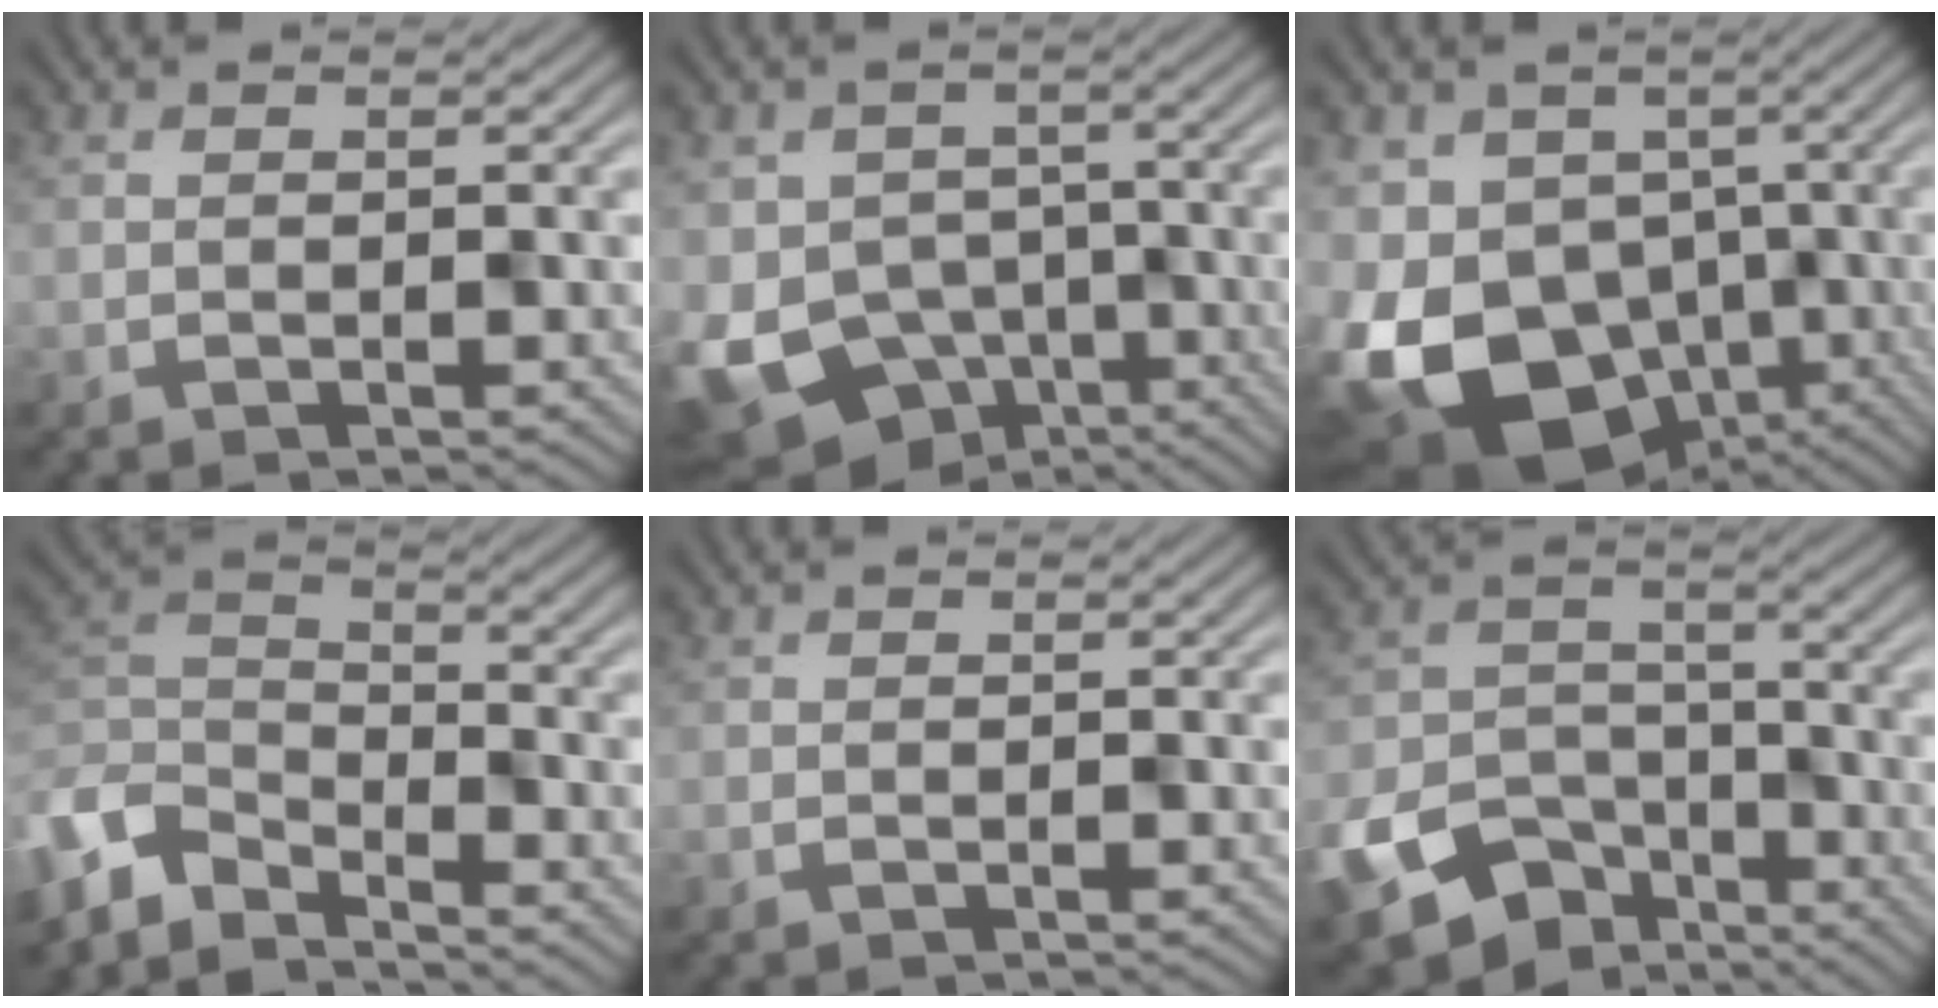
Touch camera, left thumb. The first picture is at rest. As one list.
[{"total": 11.6, "force": [-5.2, 8.8, 5.4], "torque": [-0.125, -0.031, -0.065]}, {"total": 16.1, "force": [-6.8, 11.3, 9.3], "torque": [-0.193, -0.030, -0.090]}, {"total": 6.0, "force": [-5.2, 2.2, 1.9], "torque": [-0.048, -0.009, -0.115]}, {"total": 0.0}, {"total": 12.9, "force": [-8.5, 8.3, 5.0], "torque": [-0.123, -0.039, -0.120]}]